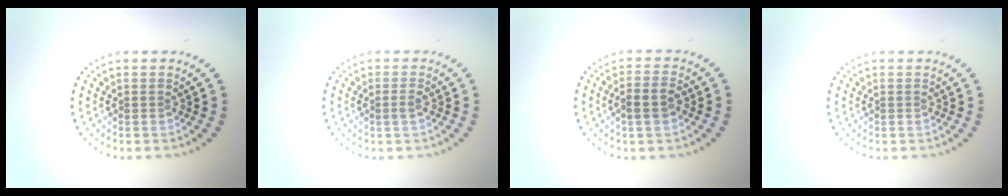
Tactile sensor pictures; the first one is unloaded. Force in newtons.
{"total": 0.8, "press": 0.7, "slide": 0.3}
{"total": 2.4, "press": 2.3, "slide": 0.7}
{"total": 0.0}